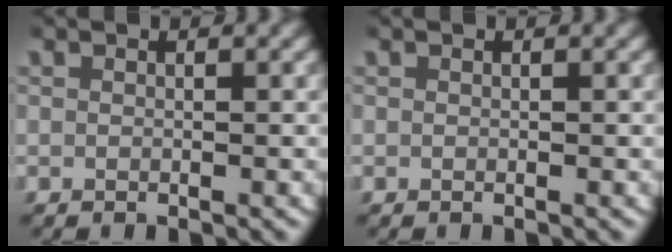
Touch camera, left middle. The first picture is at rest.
{"total": 0.0}